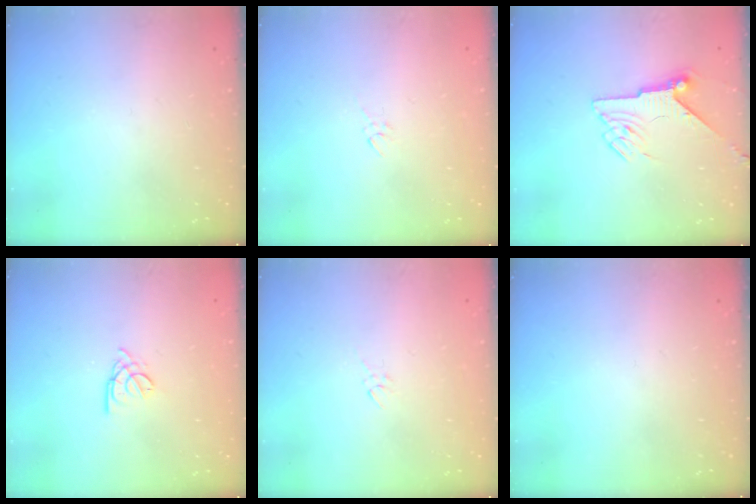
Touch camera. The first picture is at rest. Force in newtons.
{"total": 2.2, "press": 2.1, "slide": 0.4}
{"total": 6.8, "press": 6.7, "slide": 0.8}
{"total": 2.8, "press": 2.7, "slide": 0.5}
{"total": 2.2, "press": 2.1, "slide": 0.4}
{"total": 0.0}